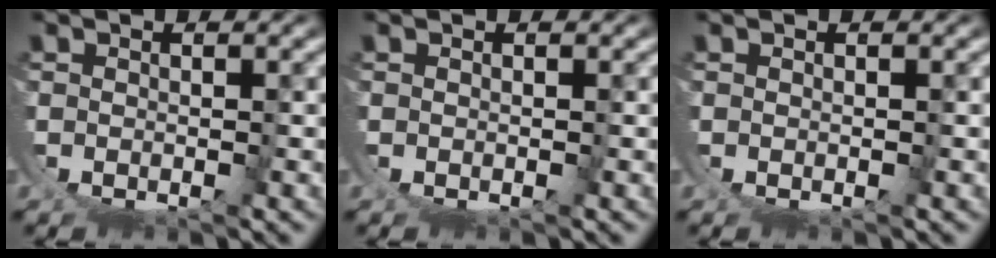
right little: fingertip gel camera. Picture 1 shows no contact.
{"total": 0.0}
{"total": 0.0}